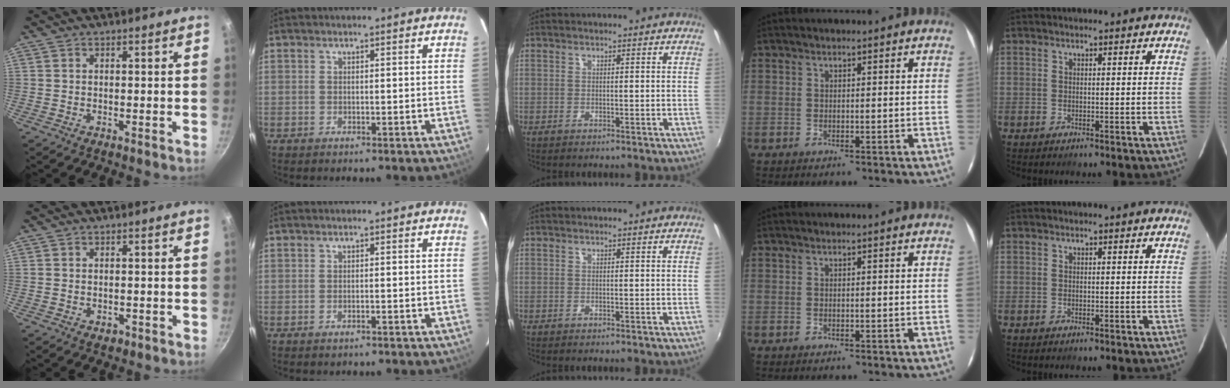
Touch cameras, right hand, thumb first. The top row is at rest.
{"thumb": {"total": 1.7, "force": [-0.8, 1.2, 1.0], "torque": [-0.015, 0.001, -0.008]}, "index": {"total": 0.7, "force": [-0.5, 0.3, 0.4], "torque": [-0.007, 0.003, -0.007]}}